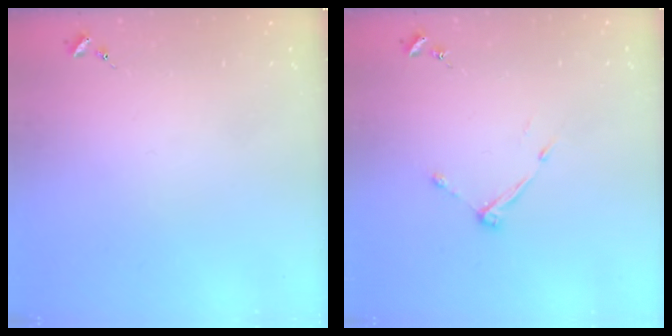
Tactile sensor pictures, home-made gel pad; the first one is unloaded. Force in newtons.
{"total": 5.1, "press": 5.1, "slide": 0.6}